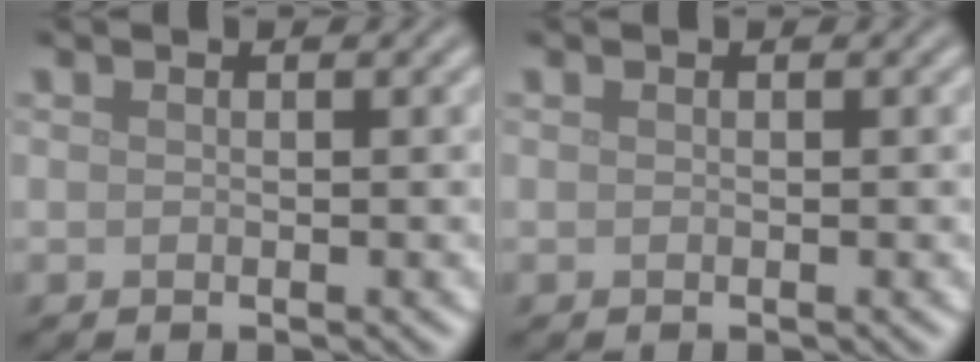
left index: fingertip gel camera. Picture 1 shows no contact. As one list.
[{"total": 0.0}]